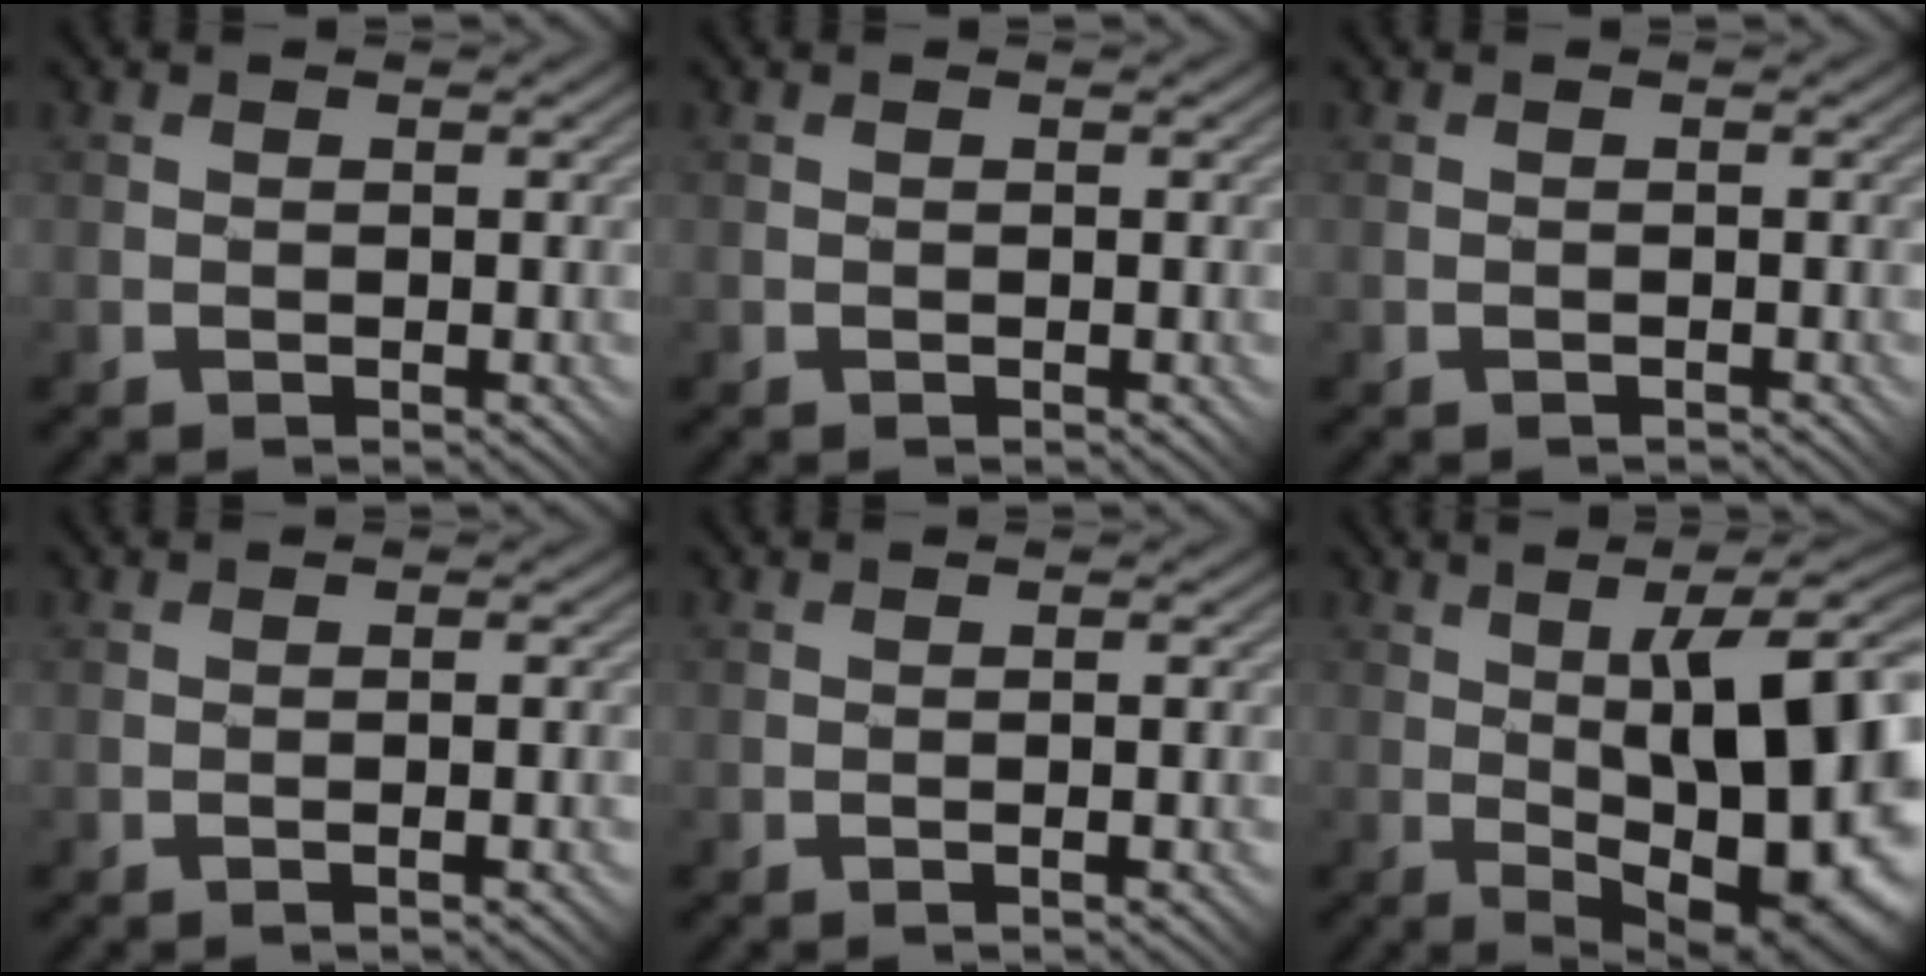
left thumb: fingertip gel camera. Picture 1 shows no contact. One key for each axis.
{"total": 0.0}
{"total": 0.5, "fx": -0.2, "fy": -0.3, "fz": -0.4, "tx": 0.007, "ty": 0.004, "tz": -0.006}
{"total": 1.9, "fx": -0.9, "fy": 0.5, "fz": 1.5, "tx": -0.014, "ty": 0.010, "tz": -0.008}
{"total": 1.5, "fx": -0.8, "fy": 0.5, "fz": 1.2, "tx": -0.012, "ty": 0.008, "tz": -0.007}
{"total": 16.9, "fx": 1.6, "fy": 5.4, "fz": 15.9, "tx": -0.199, "ty": 0.030, "tz": 0.023}